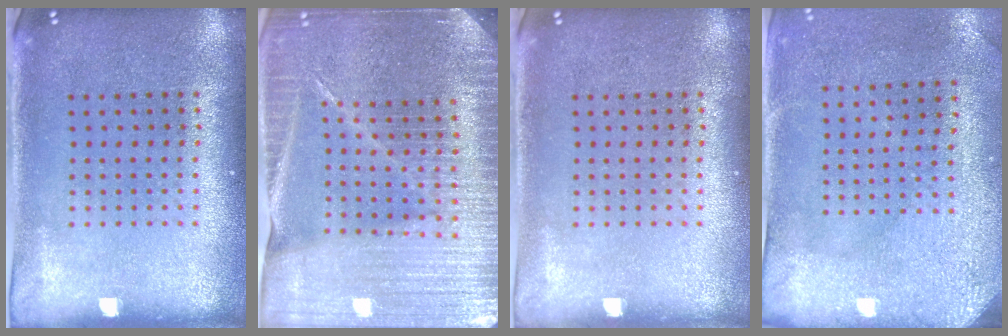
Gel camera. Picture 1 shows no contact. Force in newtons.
{"total": 4.9, "press": 4.4, "slide": 2.0}
{"total": 0.0}
{"total": 3.0, "press": 2.4, "slide": 1.7}